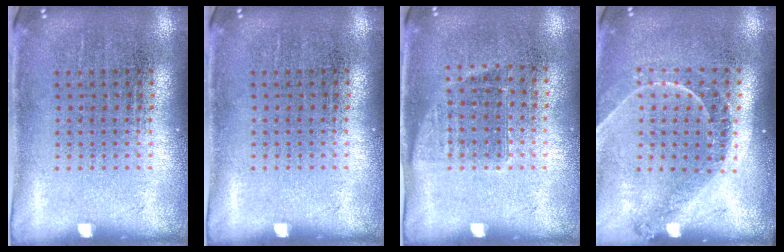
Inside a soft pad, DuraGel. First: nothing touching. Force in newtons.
{"total": 0.0}
{"total": 0.9, "press": 0.7, "slide": 0.5}
{"total": 1.3, "press": 1.3, "slide": 0.2}